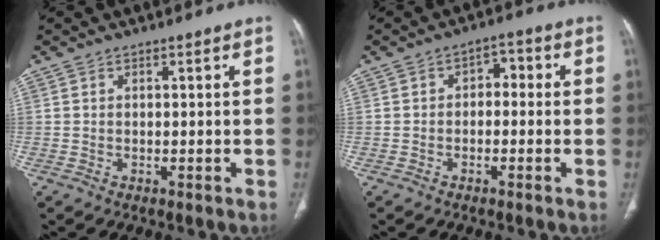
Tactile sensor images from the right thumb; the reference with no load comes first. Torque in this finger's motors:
{"motor_torque": [-0.29, 0.39, -0.18, 0.12, 0.07]}